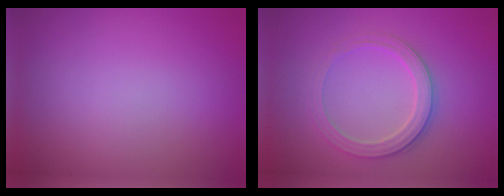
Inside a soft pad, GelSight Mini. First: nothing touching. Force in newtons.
{"total": 2.8, "press": 2.7, "slide": 0.7}